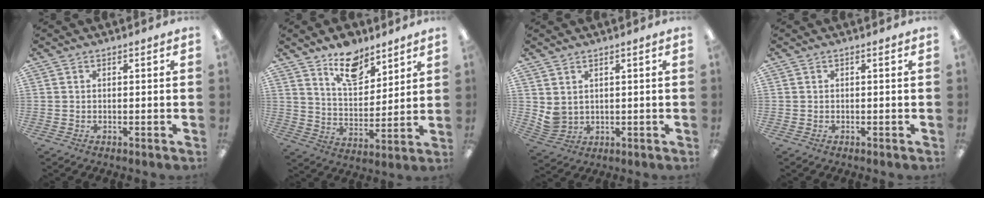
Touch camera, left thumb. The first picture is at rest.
{"total": 12.5, "force": [9.5, 6.0, 5.5], "torque": [-0.081, -0.055, 0.172]}
{"total": 3.9, "force": [2.2, 2.9, 1.2], "torque": [-0.029, -0.008, 0.047]}
{"total": 0.0}